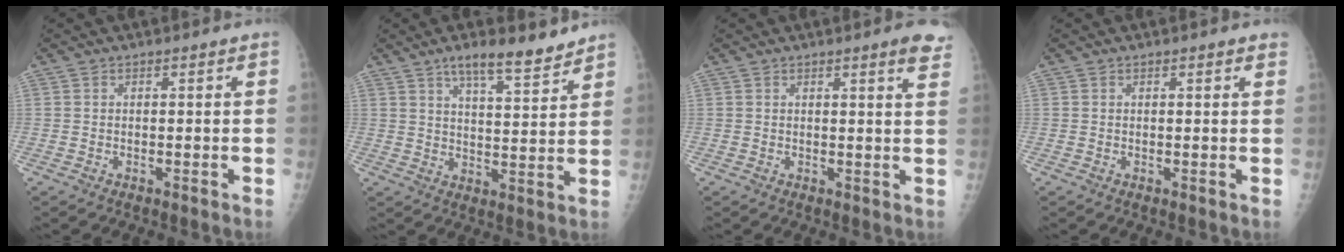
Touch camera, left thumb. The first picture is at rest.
{"total": 9.1, "force": [7.0, 2.2, 5.5], "torque": [-0.069, -0.045, 0.113]}
{"total": 4.6, "force": [3.2, 0.4, 3.3], "torque": [-0.034, -0.011, 0.029]}
{"total": 1.4, "force": [1.0, 0.3, 0.9], "torque": [-0.009, 0.000, 0.011]}